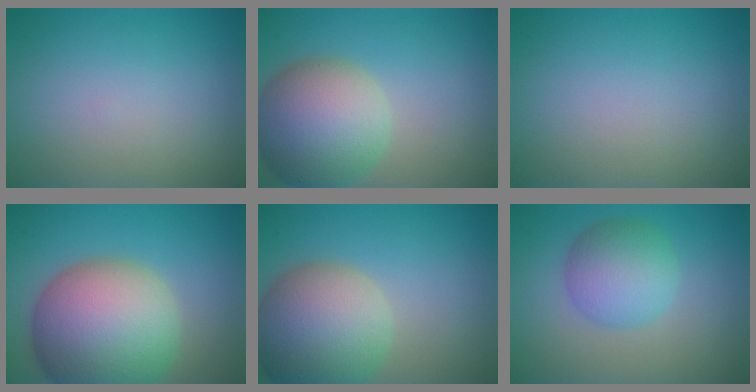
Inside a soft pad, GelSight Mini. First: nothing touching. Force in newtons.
{"total": 9.9, "press": 9.9, "slide": 0.4}
{"total": 0.0}
{"total": 14.8, "press": 14.8, "slide": 0.9}
{"total": 10.6, "press": 10.5, "slide": 0.8}
{"total": 4.9, "press": 4.9, "slide": 0.1}